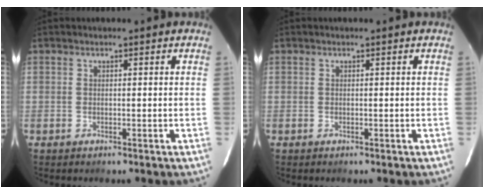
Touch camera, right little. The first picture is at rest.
{"total": 0.0}